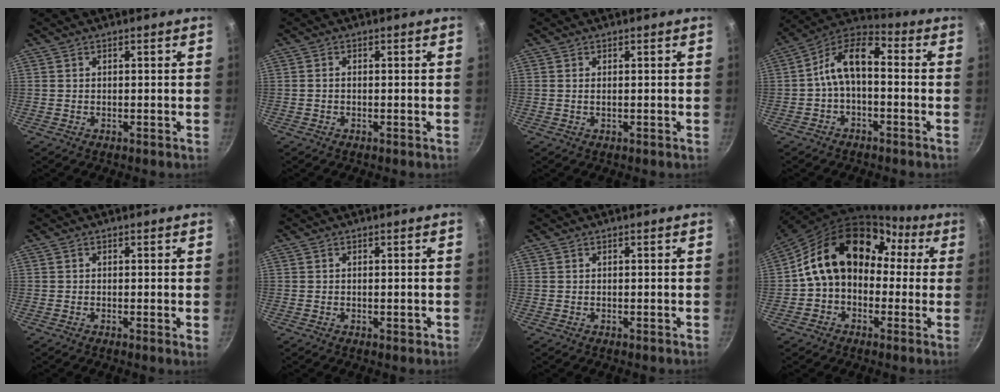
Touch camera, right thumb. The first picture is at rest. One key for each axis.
{"total": 0.6, "fx": -0.2, "fy": 0.4, "fz": 0.4, "tx": -0.008, "ty": 0.004, "tz": -0.005}
{"total": 0.6, "fx": 0.1, "fy": 0.1, "fz": 0.6, "tx": -0.014, "ty": -0.001, "tz": 0.001}
{"total": 10.1, "fx": -1.0, "fy": 5.4, "fz": 8.4, "tx": -0.144, "ty": 0.049, "tz": -0.032}
{"total": 0.8, "fx": 0.0, "fy": 0.1, "fz": 0.8, "tx": -0.011, "ty": -0.004, "tz": -0.006}
{"total": 1.0, "fx": -0.3, "fy": 0.5, "fz": 0.8, "tx": -0.010, "ty": 0.001, "tz": -0.005}
{"total": 0.0}
{"total": 17.4, "fx": 1.6, "fy": 13.3, "fz": 11.1, "tx": -0.151, "ty": 0.057, "tz": 0.014}